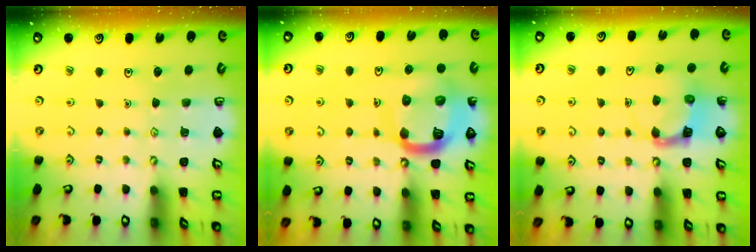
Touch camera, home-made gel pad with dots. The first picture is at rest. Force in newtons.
{"total": 15.6, "press": 15.5, "slide": 1.7}
{"total": 4.4, "press": 4.4, "slide": 0.3}